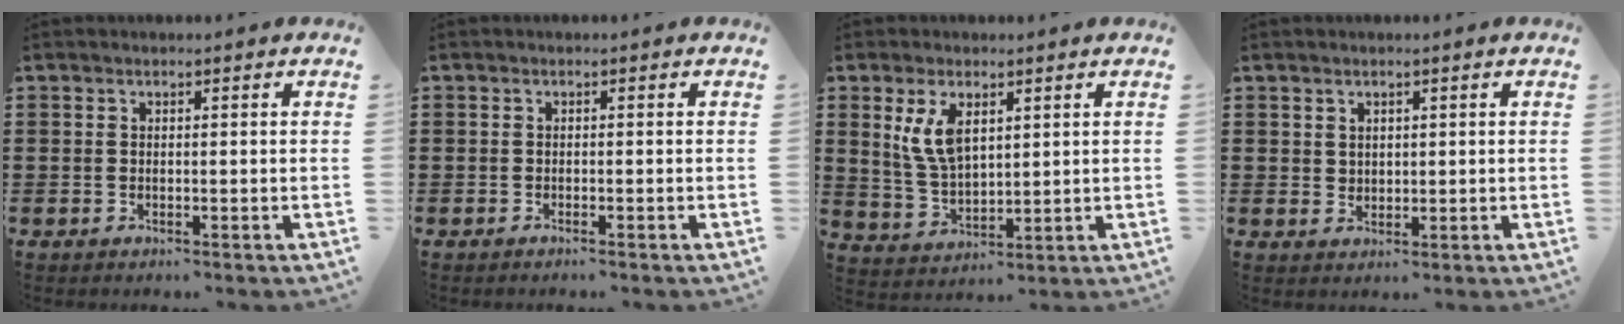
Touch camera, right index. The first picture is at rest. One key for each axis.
{"total": 0.6, "fx": -0.5, "fy": 0.0, "fz": 0.2, "tx": -0.004, "ty": -0.002, "tz": -0.011}
{"total": 6.7, "fx": 2.7, "fy": 3.3, "fz": 5.1, "tx": -0.117, "ty": 0.003, "tz": 0.047}
{"total": 1.8, "fx": 1.3, "fy": 1.3, "fz": 0.3, "tx": -0.008, "ty": 0.006, "tz": 0.025}